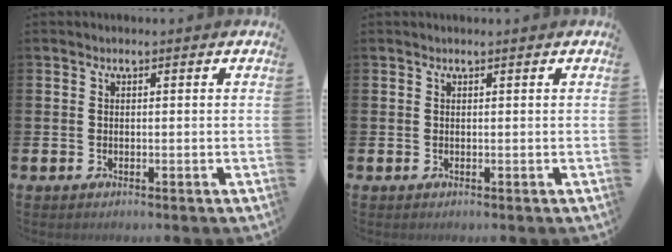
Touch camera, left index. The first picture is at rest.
{"total": 0.0}